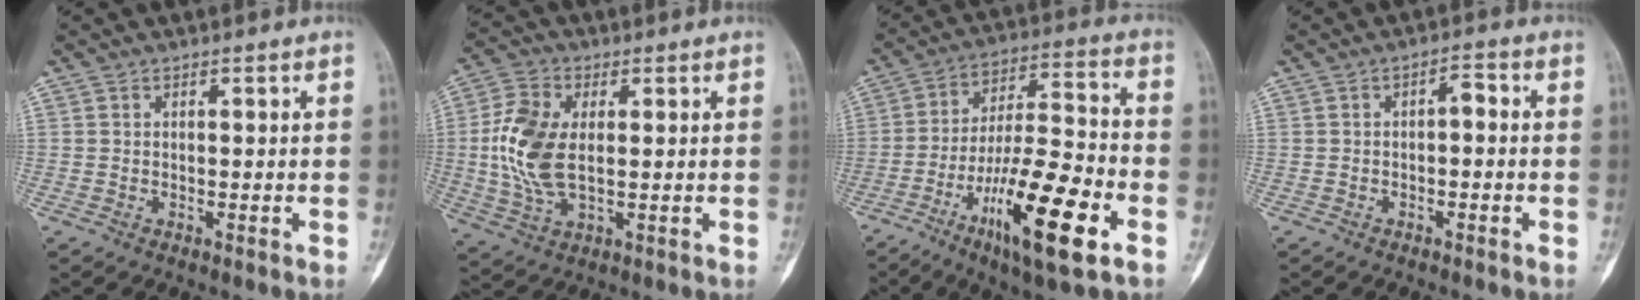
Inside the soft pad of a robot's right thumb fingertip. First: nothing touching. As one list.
[{"total": 11.6, "force": [0.8, 6.4, 9.6], "torque": [-0.206, 0.001, 0.017]}, {"total": 19.5, "force": [-8.6, 4.3, 17.0], "torque": [-0.306, 0.039, -0.140]}, {"total": 2.5, "force": [-0.4, 1.3, 2.1], "torque": [-0.025, 0.018, -0.013]}]